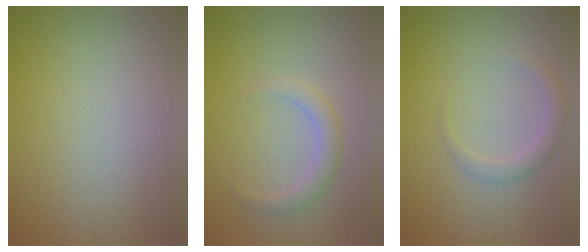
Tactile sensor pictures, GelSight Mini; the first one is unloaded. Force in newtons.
{"total": 2.1, "press": 2.0, "slide": 0.2}
{"total": 1.9, "press": 1.9, "slide": 0.2}